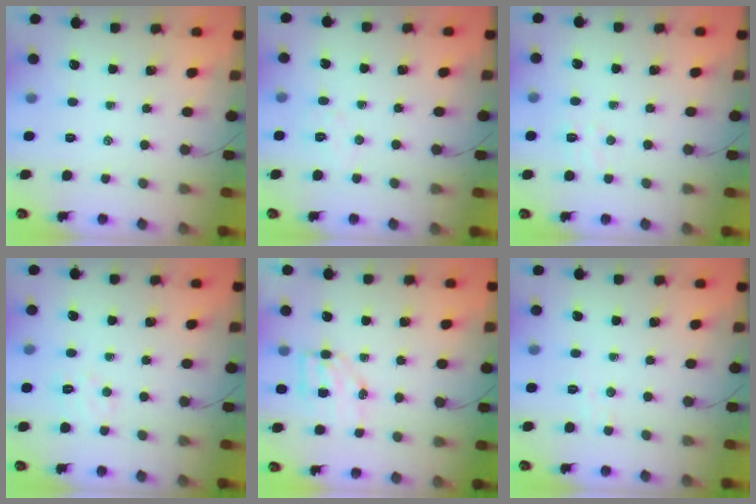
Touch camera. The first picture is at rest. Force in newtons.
{"total": 4.8, "press": 4.7, "slide": 0.9}
{"total": 4.0, "press": 3.9, "slide": 1.0}
{"total": 5.0, "press": 4.9, "slide": 1.0}
{"total": 6.0, "press": 6.0, "slide": 0.7}
{"total": 2.4, "press": 2.3, "slide": 0.6}